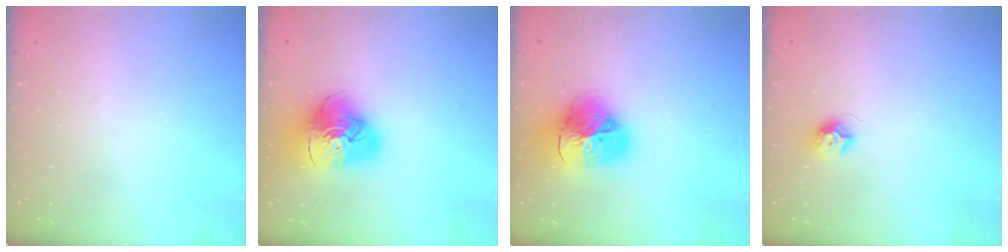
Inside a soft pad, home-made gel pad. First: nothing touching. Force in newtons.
{"total": 14.9, "press": 14.8, "slide": 1.6}
{"total": 19.8, "press": 19.6, "slide": 2.3}
{"total": 7.6, "press": 7.6, "slide": 0.2}